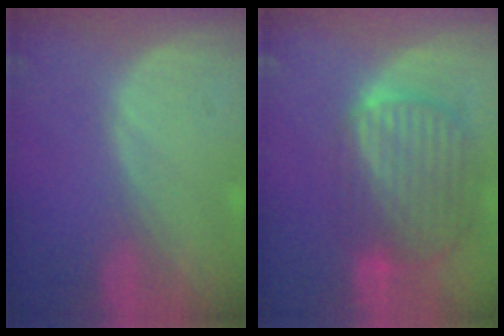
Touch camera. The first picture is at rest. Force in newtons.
{"total": 10.3, "press": 8.7, "slide": 5.6}